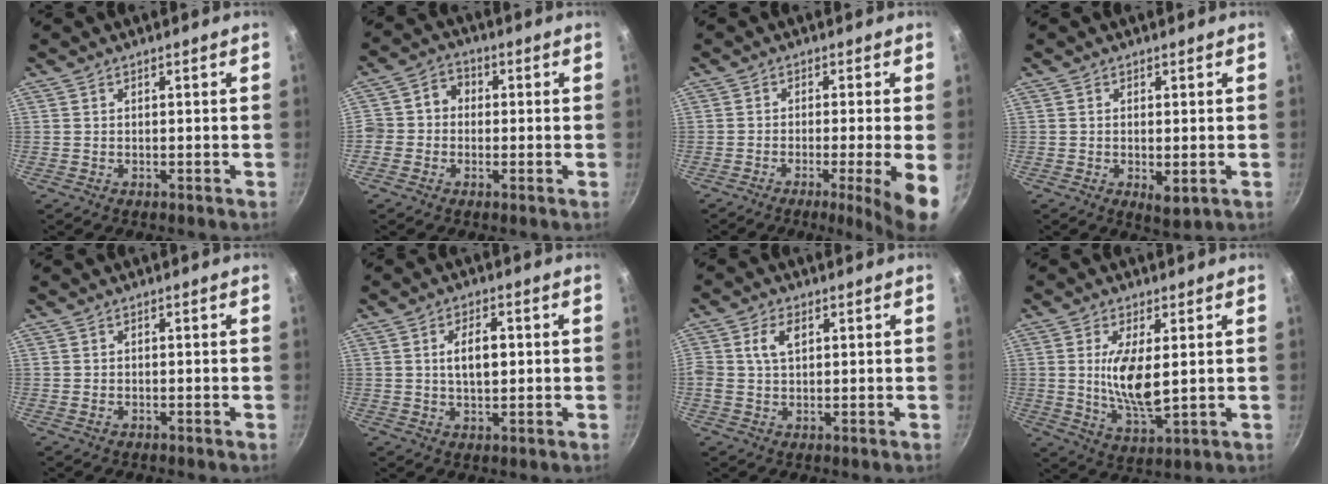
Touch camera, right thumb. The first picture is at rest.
{"total": 5.2, "force": [-0.6, 4.7, 2.1], "torque": [-0.005, 0.013, -0.027]}
{"total": 8.4, "force": [-2.8, 0.2, 8.0], "torque": [-0.116, 0.003, -0.042]}
{"total": 3.4, "force": [-0.5, 1.3, 3.1], "torque": [-0.051, -0.014, -0.006]}
{"total": 0.8, "force": [-0.4, 0.5, 0.5], "torque": [-0.010, 0.001, -0.009]}
{"total": 5.9, "force": [0.6, 3.0, 5.0], "torque": [-0.072, 0.006, 0.010]}
{"total": 5.1, "force": [1.5, 3.1, 3.8], "torque": [-0.062, 0.003, 0.025]}
{"total": 10.0, "force": [1.2, 3.7, 9.2], "torque": [-0.175, -0.018, 0.027]}